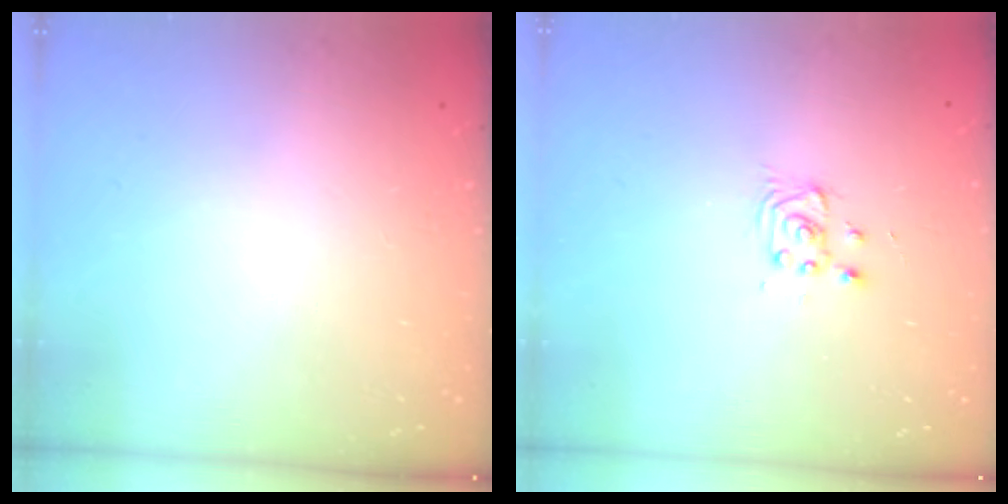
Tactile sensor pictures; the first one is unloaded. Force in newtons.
{"total": 2.8, "press": 2.8, "slide": 0.4}